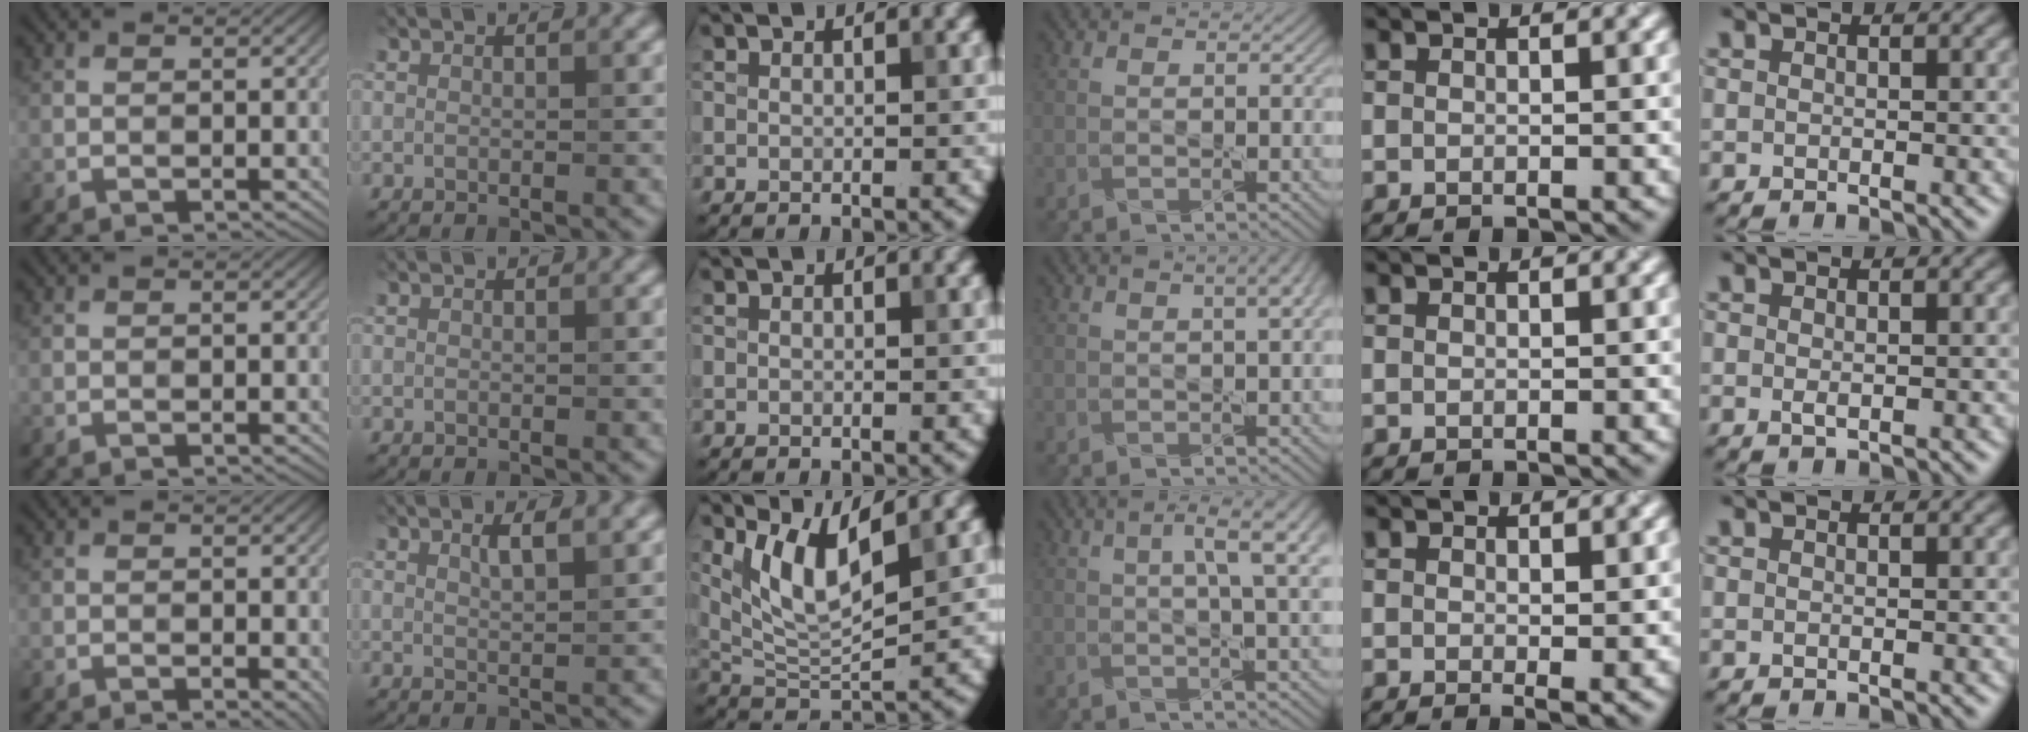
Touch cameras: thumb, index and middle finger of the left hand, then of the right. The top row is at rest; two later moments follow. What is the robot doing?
{"motion": "pour", "object": "sugar"}